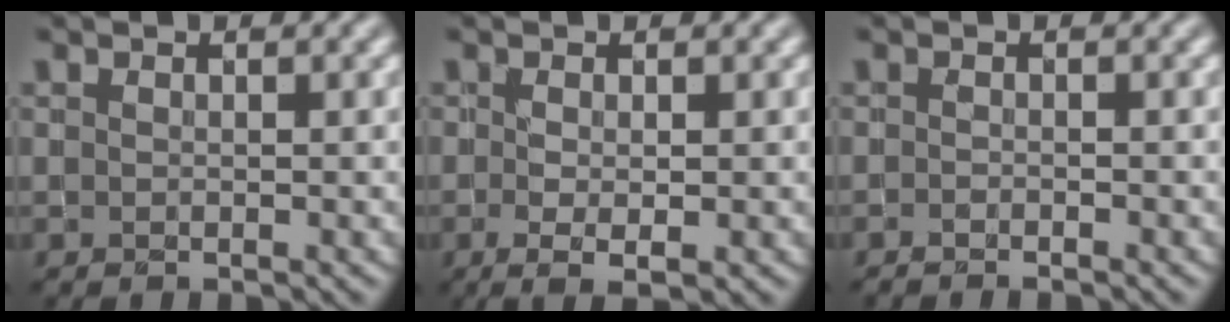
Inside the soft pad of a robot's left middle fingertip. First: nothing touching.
{"total": 2.3, "force": [-0.3, 0.8, 2.1], "torque": [-0.041, -0.011, -0.002]}
{"total": 0.8, "force": [-0.7, 0.1, 0.3], "torque": [-0.006, -0.003, -0.013]}